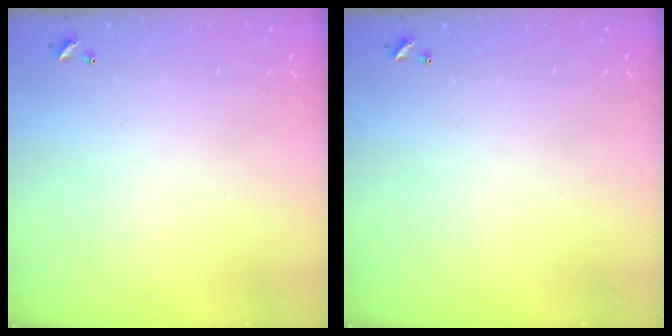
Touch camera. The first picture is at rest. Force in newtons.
{"total": 0.0}